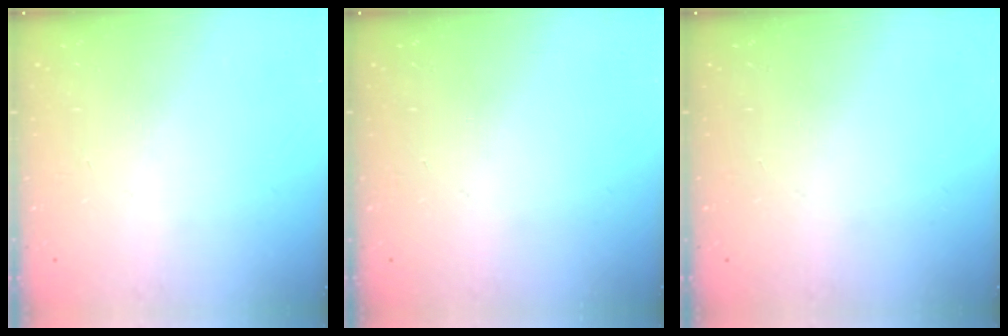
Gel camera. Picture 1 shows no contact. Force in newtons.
{"total": 0.0}
{"total": 0.0}